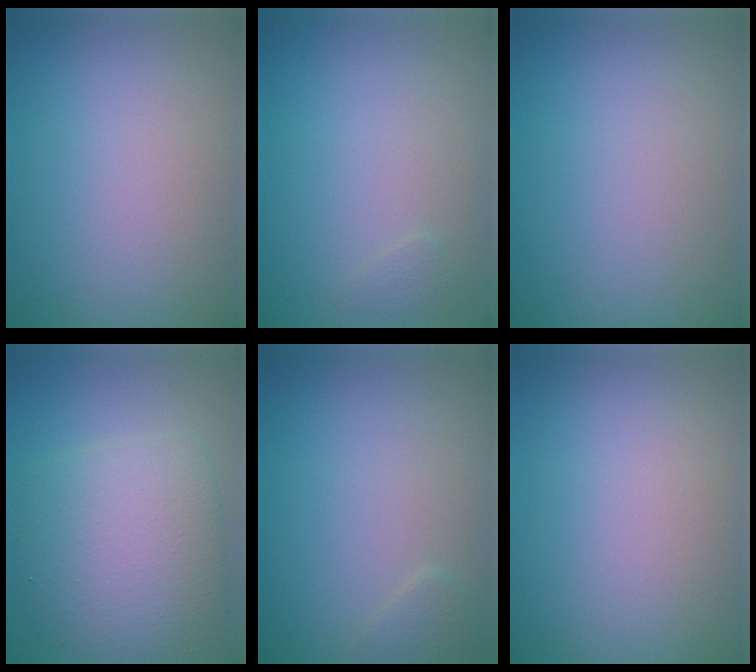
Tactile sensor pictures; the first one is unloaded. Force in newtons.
{"total": 0.6, "press": 0.6, "slide": 0.0}
{"total": 0.0}
{"total": 7.5, "press": 7.5, "slide": 0.1}
{"total": 0.9, "press": 0.9, "slide": 0.1}
{"total": 0.0}